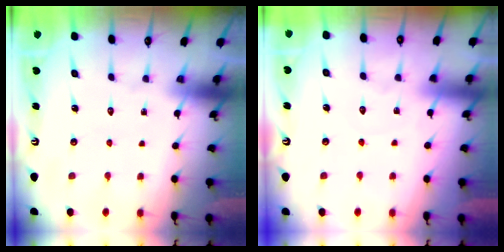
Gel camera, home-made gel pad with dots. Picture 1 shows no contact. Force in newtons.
{"total": 3.4, "press": 3.4, "slide": 0.4}